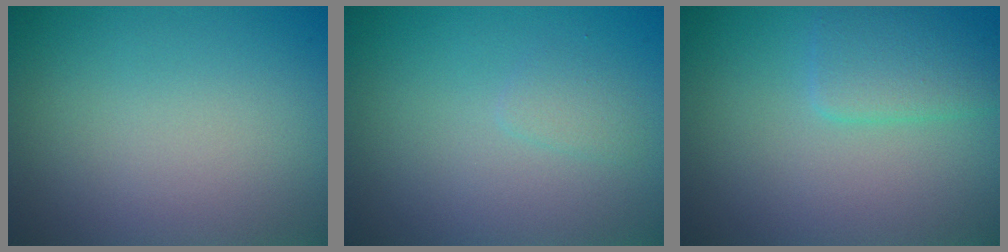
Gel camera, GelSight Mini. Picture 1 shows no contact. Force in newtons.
{"total": 1.0, "press": 1.0, "slide": 0.0}
{"total": 2.8, "press": 2.8, "slide": 0.1}